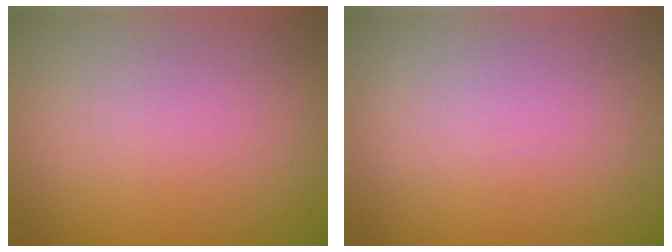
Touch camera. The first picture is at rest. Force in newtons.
{"total": 0.0}